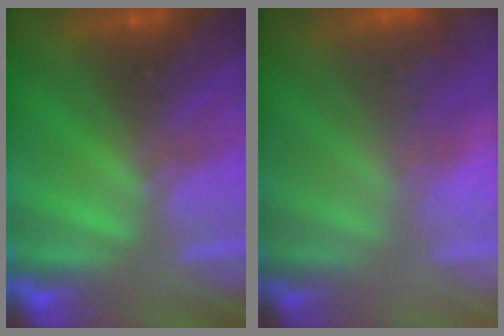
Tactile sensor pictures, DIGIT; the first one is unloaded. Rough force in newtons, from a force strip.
{"total": 5.2}